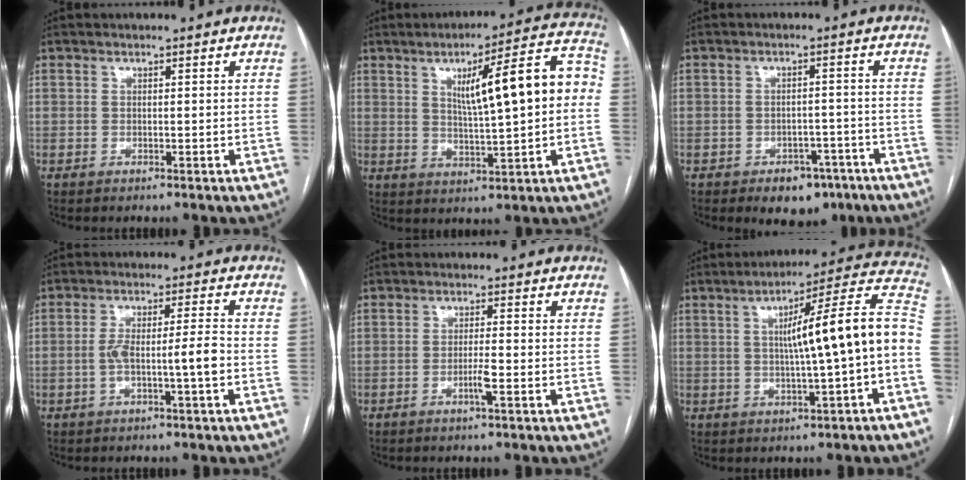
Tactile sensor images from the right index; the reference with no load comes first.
{"total": 14.6, "force": [2.0, 2.1, 14.3], "torque": [-0.201, 0.036, 0.031]}
{"total": 6.2, "force": [-4.0, 3.8, 2.7], "torque": [-0.027, 0.011, -0.051]}
{"total": 6.2, "force": [-1.6, 0.2, 6.0], "torque": [-0.116, 0.016, -0.025]}
{"total": 2.6, "force": [-1.1, -0.1, 2.3], "torque": [-0.046, -0.003, -0.023]}
{"total": 15.6, "force": [-0.3, 0.1, 15.6], "torque": [-0.214, 0.035, -0.007]}